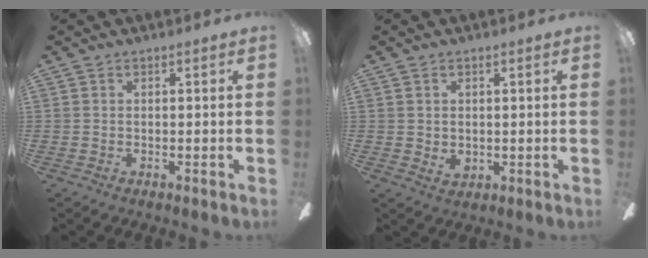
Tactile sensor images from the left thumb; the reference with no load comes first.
{"total": 2.0, "force": [0.6, 1.7, 1.0], "torque": [-0.012, -0.002, 0.010]}